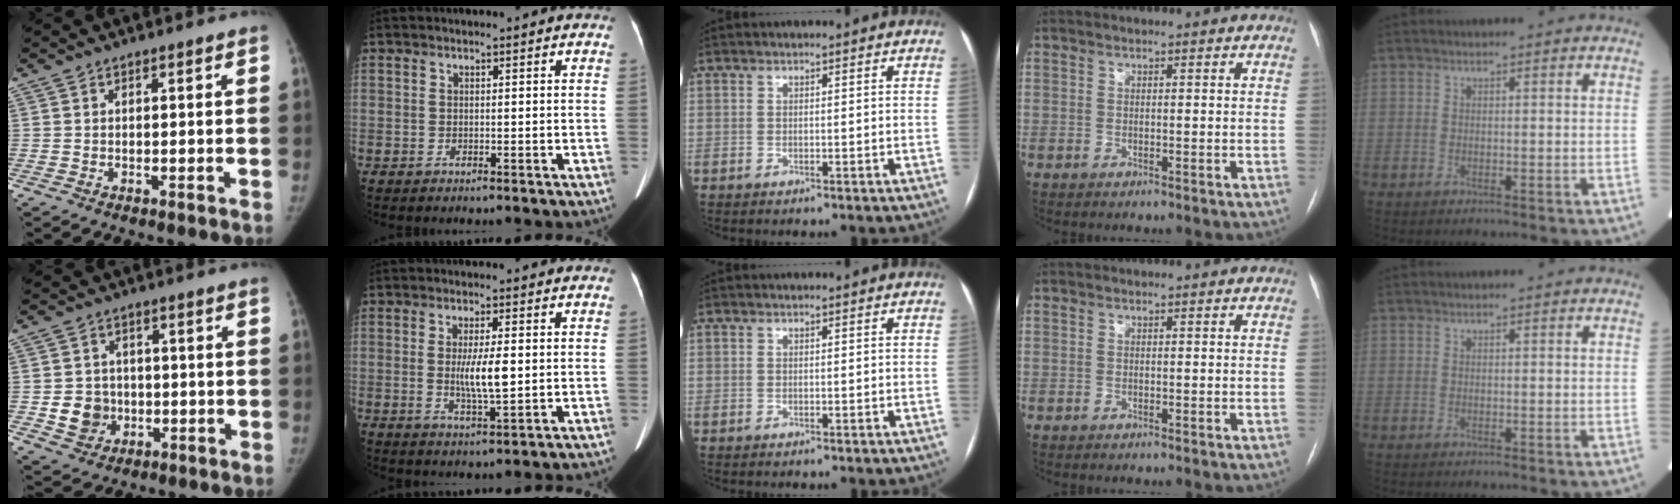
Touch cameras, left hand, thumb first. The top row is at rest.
{"thumb": {"total": 6.6, "force": [-1.2, 6.0, 2.4], "torque": [-0.013, 0.009, -0.014]}, "index": {"total": 5.4, "force": [0.2, 0.9, 5.3], "torque": [-0.099, -0.008, 0.003]}}